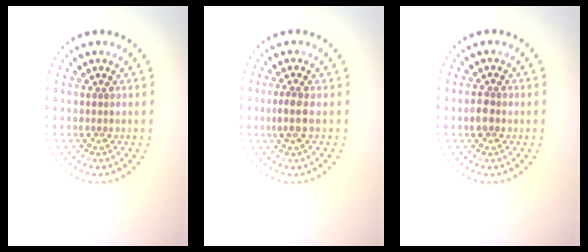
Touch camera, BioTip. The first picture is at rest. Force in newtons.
{"total": 1.8, "press": 1.5, "slide": 0.9}
{"total": 1.7, "press": 1.7, "slide": 0.1}